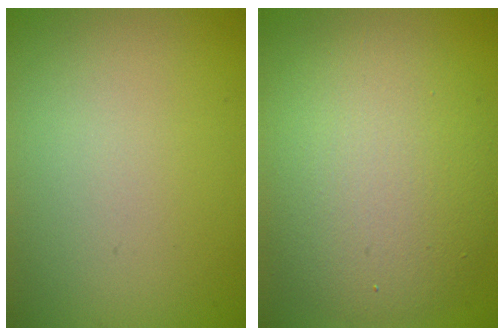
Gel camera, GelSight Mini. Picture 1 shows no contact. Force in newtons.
{"total": 8.5, "press": 8.5, "slide": 0.3}